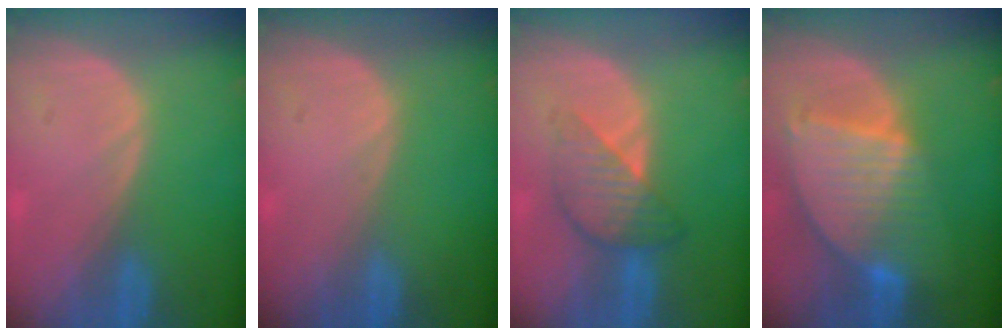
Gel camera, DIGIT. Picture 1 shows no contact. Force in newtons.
{"total": 0.0}
{"total": 5.5, "press": 5.4, "slide": 0.4}
{"total": 9.2, "press": 7.8, "slide": 4.8}